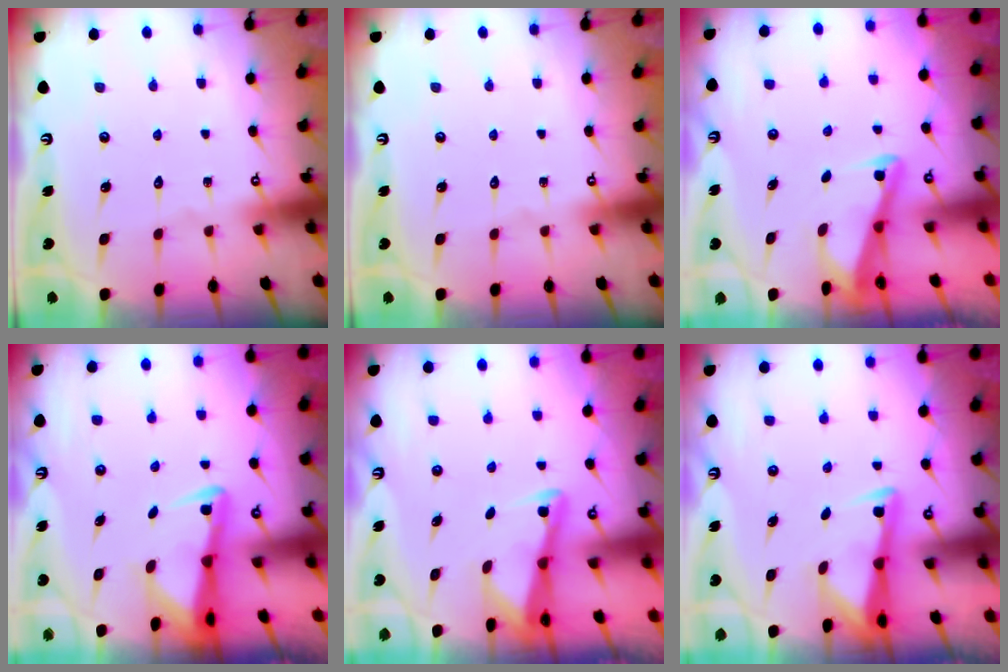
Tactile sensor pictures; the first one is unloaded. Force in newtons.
{"total": 0.0}
{"total": 2.8, "press": 2.8, "slide": 0.3}
{"total": 3.0, "press": 3.0, "slide": 0.7}
{"total": 2.9, "press": 2.9, "slide": 0.1}
{"total": 2.9, "press": 2.9, "slide": 0.4}